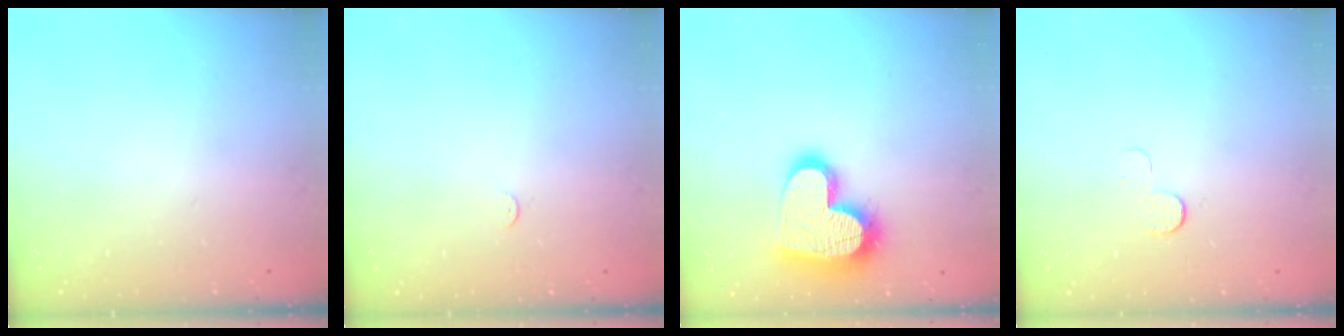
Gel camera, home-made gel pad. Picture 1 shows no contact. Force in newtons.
{"total": 2.3, "press": 2.3, "slide": 0.3}
{"total": 19.3, "press": 19.2, "slide": 1.5}
{"total": 3.9, "press": 3.9, "slide": 0.4}